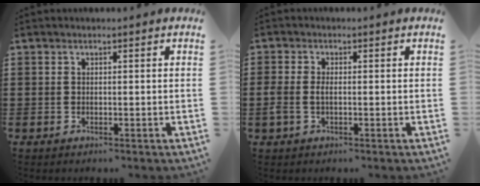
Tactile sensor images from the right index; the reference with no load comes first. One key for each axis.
{"total": 1.7, "fx": -0.4, "fy": 0.8, "fz": 1.4, "tx": -0.034, "ty": -0.001, "tz": -0.011}